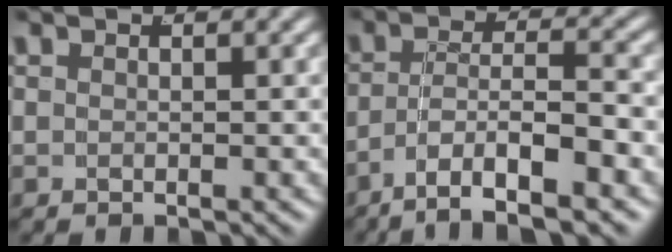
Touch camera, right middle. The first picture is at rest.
{"total": 7.0, "force": [-4.8, 2.3, 4.5], "torque": [-0.084, -0.022, -0.067]}